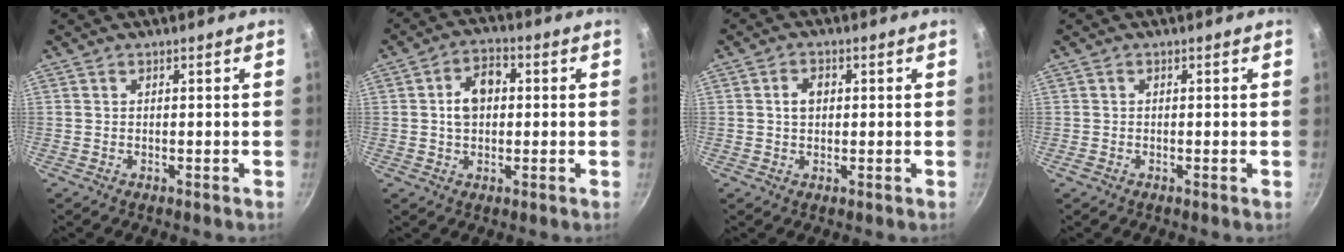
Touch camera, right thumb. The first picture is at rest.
{"total": 6.8, "force": [0.6, 4.8, 4.8], "torque": [-0.053, 0.016, 0.004]}
{"total": 3.1, "force": [0.4, 2.3, 2.0], "torque": [-0.021, 0.005, 0.007]}
{"total": 0.6, "force": [-0.3, 0.3, 0.3], "torque": [-0.005, 0.000, -0.009]}